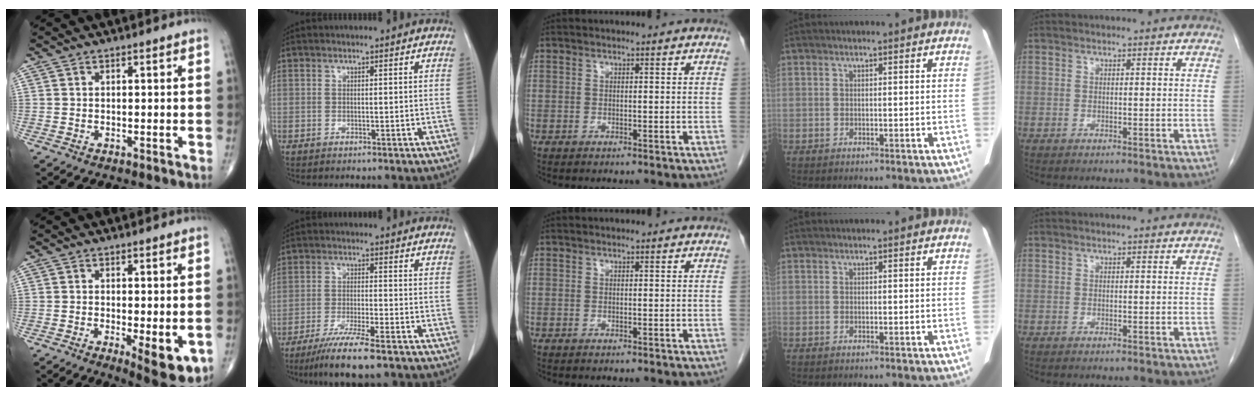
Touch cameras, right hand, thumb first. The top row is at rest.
{"thumb": {"total": 8.4, "force": [-2.2, 2.8, 7.6], "torque": [-0.100, -0.019, -0.028]}, "index": {"total": 8.7, "force": [-6.5, 0.2, 5.9], "torque": [-0.098, -0.022, -0.107]}}